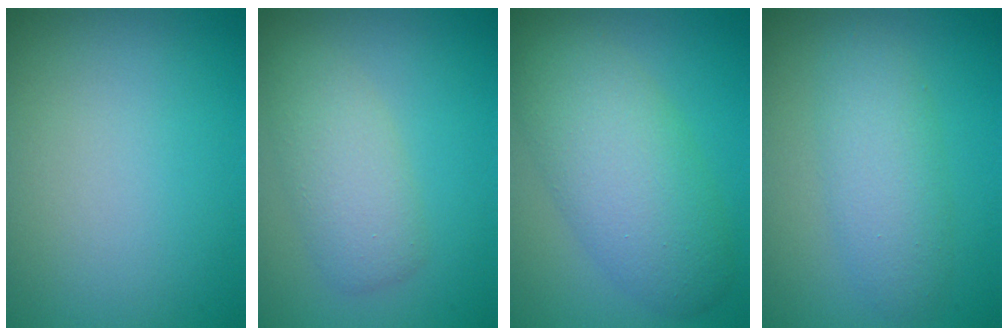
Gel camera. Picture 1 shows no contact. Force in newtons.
{"total": 3.3, "press": 3.3, "slide": 0.0}
{"total": 6.6, "press": 6.6, "slide": 0.2}
{"total": 3.5, "press": 3.5, "slide": 0.2}